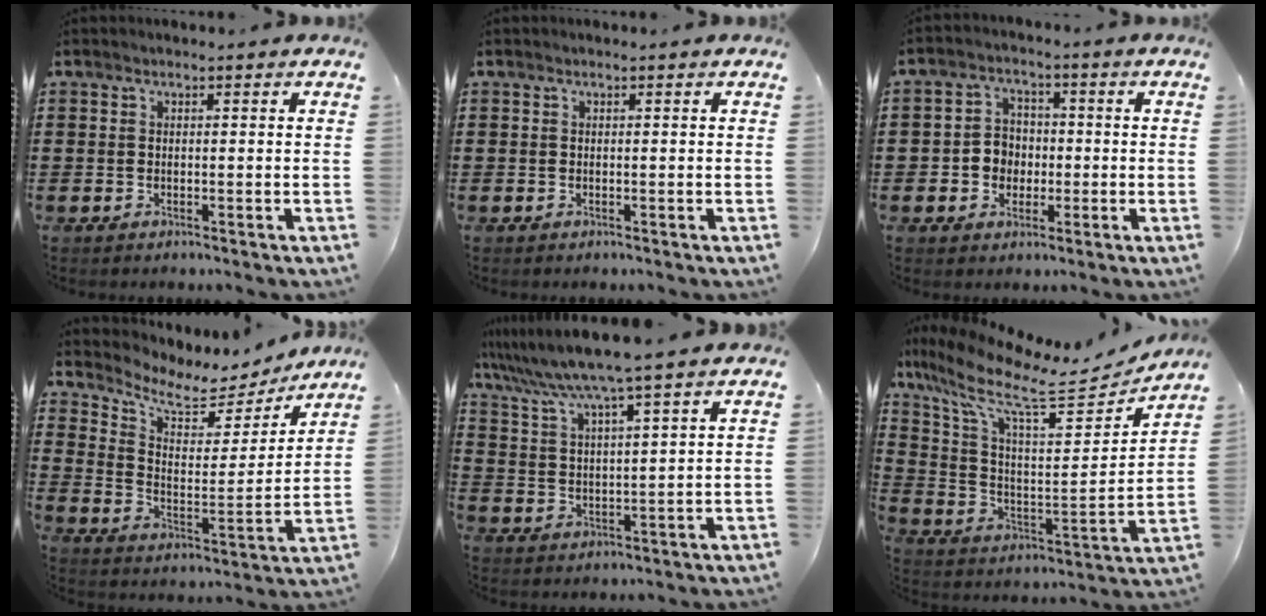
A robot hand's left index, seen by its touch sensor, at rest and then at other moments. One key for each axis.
{"total": 0.0}
{"total": 4.5, "fx": -1.0, "fy": 4.2, "fz": 1.4, "tx": -0.042, "ty": 0.013, "tz": -0.022}
{"total": 6.5, "fx": 5.6, "fy": 2.4, "fz": 2.5, "tx": -0.073, "ty": -0.032, "tz": 0.091}
{"total": 6.7, "fx": 5.8, "fy": -1.2, "fz": 3.3, "tx": -0.086, "ty": -0.038, "tz": 0.095}
{"total": 11.0, "fx": 8.5, "fy": 2.2, "fz": 6.7, "tx": -0.156, "ty": -0.063, "tz": 0.137}